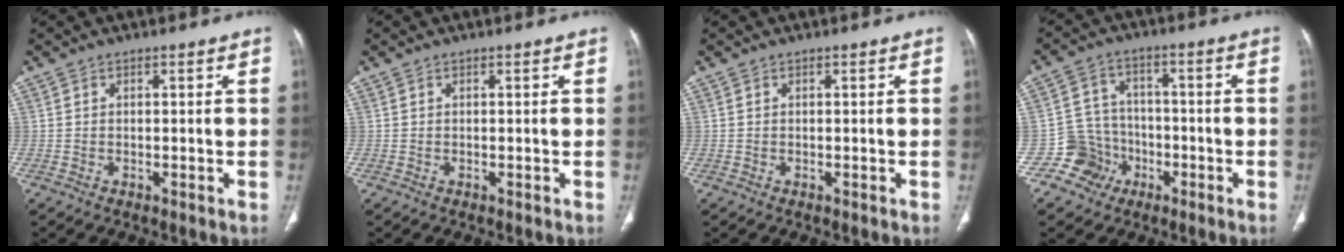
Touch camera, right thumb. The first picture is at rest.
{"total": 0.0}
{"total": 0.0}
{"total": 7.9, "force": [-3.8, 6.9, 0.6], "torque": [0.028, 0.036, -0.068]}